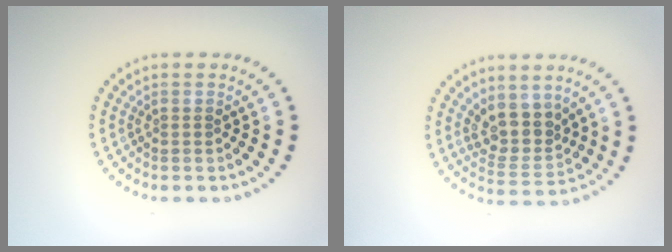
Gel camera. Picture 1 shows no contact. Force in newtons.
{"total": 3.6, "press": 3.0, "slide": 2.0}